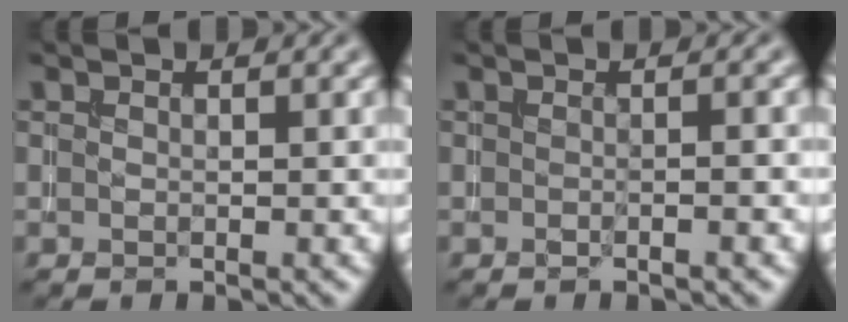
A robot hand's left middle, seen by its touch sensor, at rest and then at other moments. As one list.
[{"total": 0.8, "force": [-0.3, 0.0, 0.7], "torque": [-0.007, -0.004, -0.007]}]